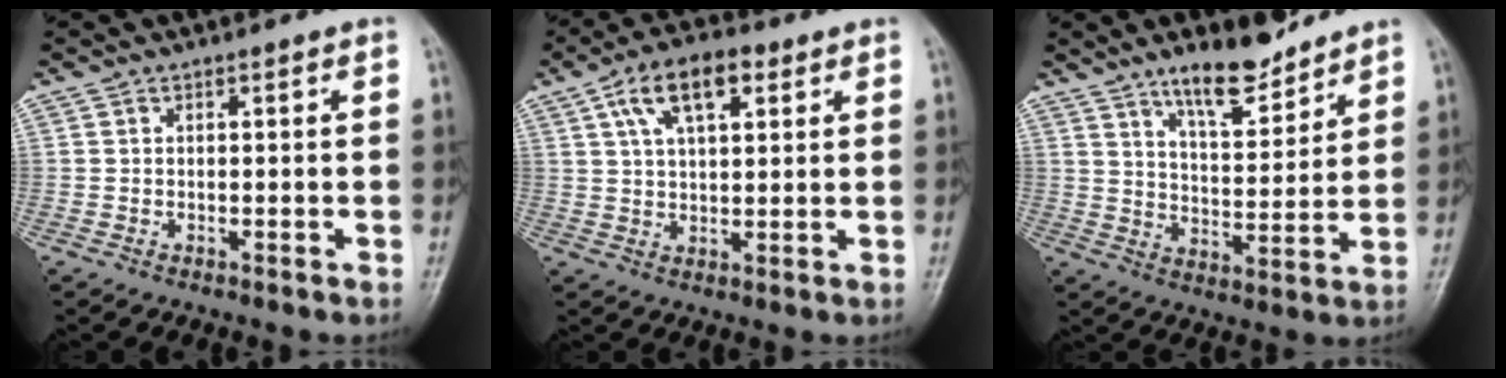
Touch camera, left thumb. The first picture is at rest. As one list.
[{"total": 10.0, "force": [4.4, 4.9, 7.6], "torque": [-0.125, 0.004, 0.073]}, {"total": 10.7, "force": [8.3, 3.3, 5.9], "torque": [-0.077, -0.064, 0.144]}]